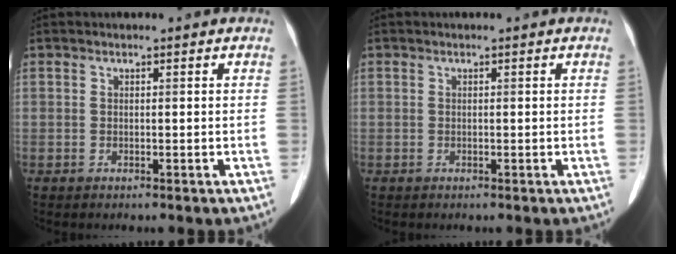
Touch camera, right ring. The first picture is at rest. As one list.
[{"total": 0.0}]